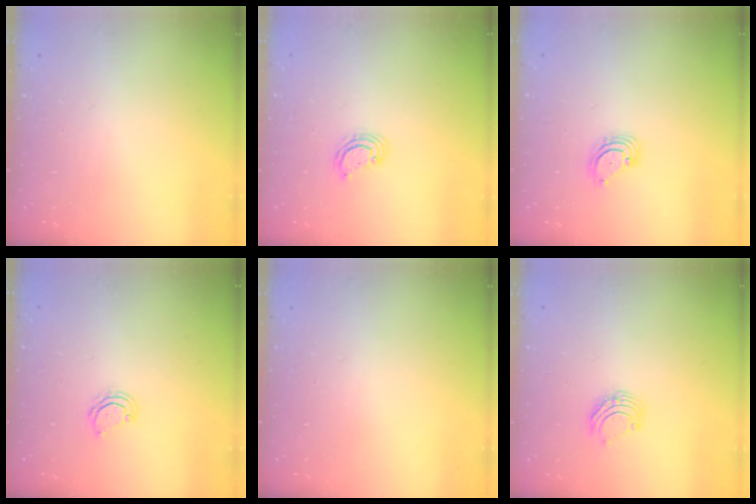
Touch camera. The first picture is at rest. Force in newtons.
{"total": 2.5, "press": 2.5, "slide": 0.3}
{"total": 3.3, "press": 3.3, "slide": 0.3}
{"total": 4.2, "press": 4.1, "slide": 0.4}
{"total": 0.0}
{"total": 7.3, "press": 7.3, "slide": 0.9}